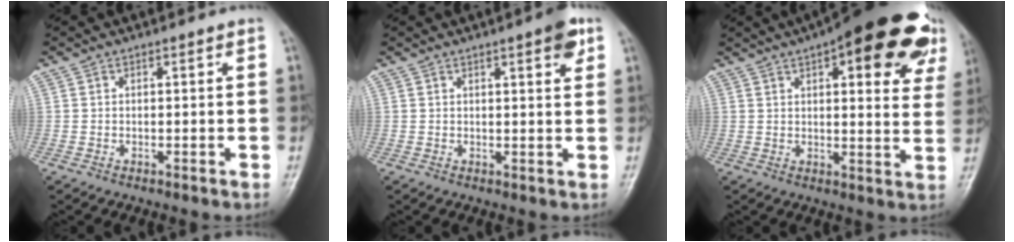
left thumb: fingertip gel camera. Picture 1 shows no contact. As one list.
[{"total": 4.1, "force": [2.2, 0.9, 3.3], "torque": [-0.037, -0.008, 0.025]}, {"total": 23.1, "force": [12.1, 8.2, 17.9], "torque": [-0.204, -0.012, 0.145]}]